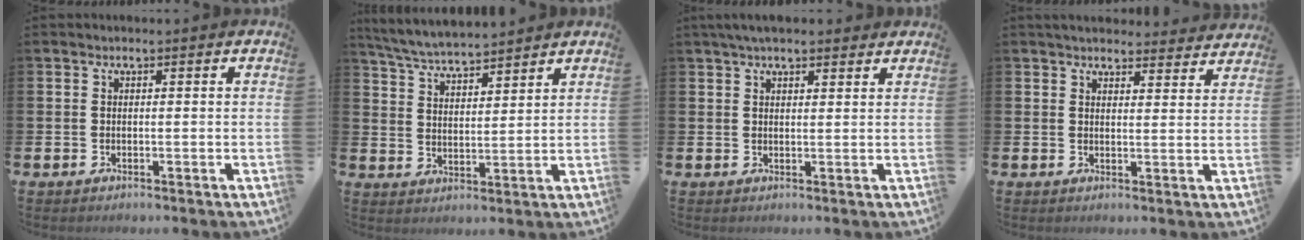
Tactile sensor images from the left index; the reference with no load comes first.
{"total": 5.6, "force": [5.6, 0.3, 0.8], "torque": [-0.044, -0.030, 0.100]}
{"total": 3.5, "force": [3.1, 0.9, 1.4], "torque": [-0.030, -0.003, 0.056]}
{"total": 4.3, "force": [4.1, 0.9, 0.4], "torque": [-0.010, -0.022, 0.074]}